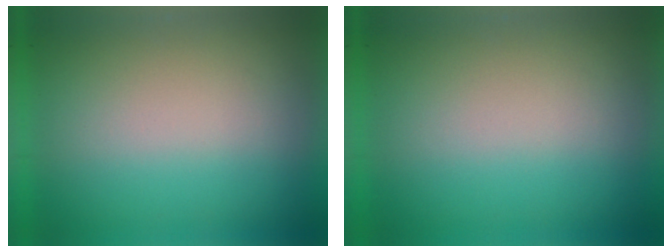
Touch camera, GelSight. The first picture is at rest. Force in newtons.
{"total": 0.0}